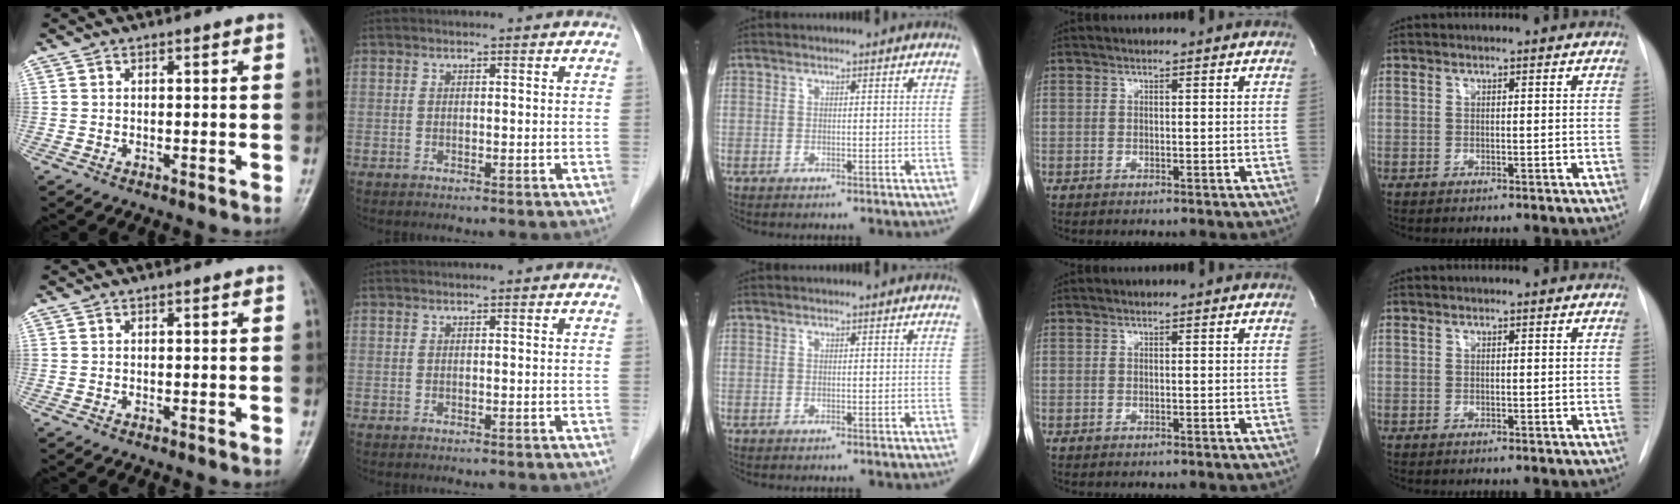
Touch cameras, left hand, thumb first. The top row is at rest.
{}